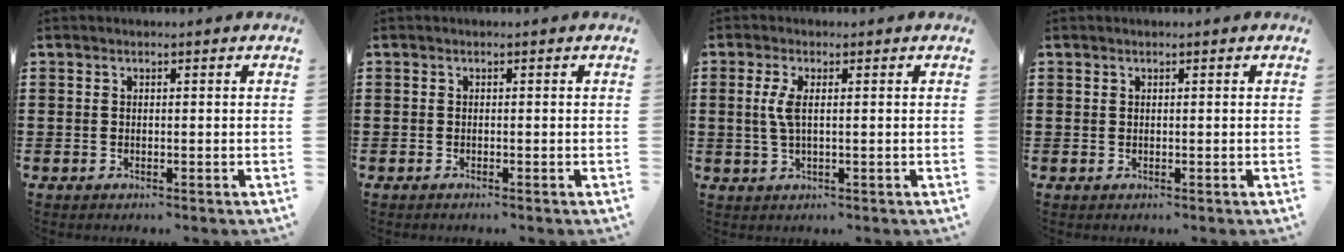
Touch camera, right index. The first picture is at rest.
{"total": 0.0}
{"total": 3.1, "force": [0.4, 0.8, 2.9], "torque": [-0.074, -0.003, 0.002]}
{"total": 0.0}